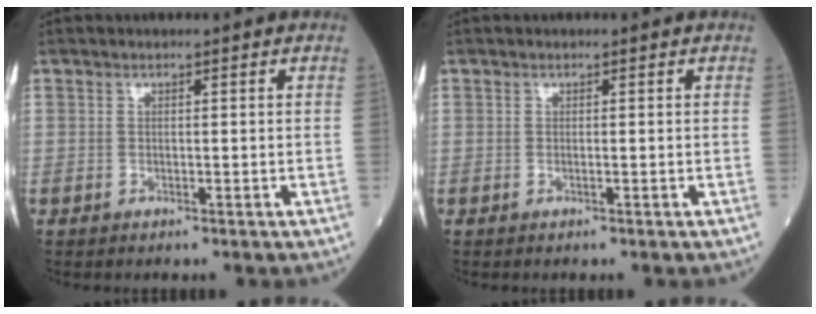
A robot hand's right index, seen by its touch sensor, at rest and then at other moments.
{"total": 0.0}